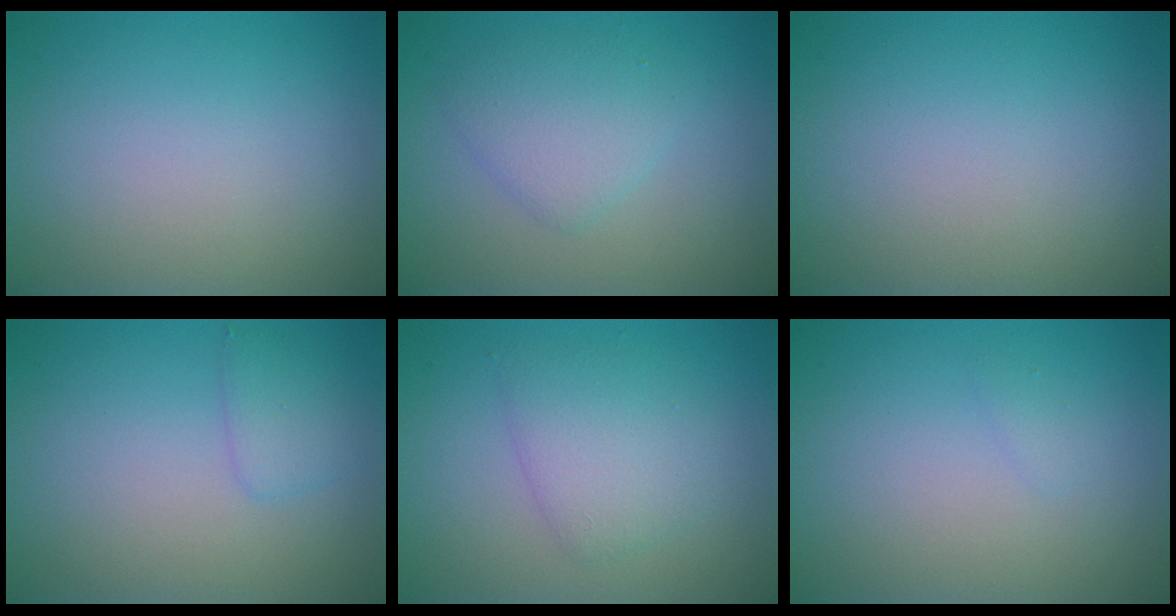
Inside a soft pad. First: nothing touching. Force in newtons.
{"total": 2.9, "press": 2.9, "slide": 0.0}
{"total": 0.0}
{"total": 1.7, "press": 1.7, "slide": 0.2}
{"total": 3.2, "press": 3.2, "slide": 0.1}
{"total": 0.6, "press": 0.6, "slide": 0.0}